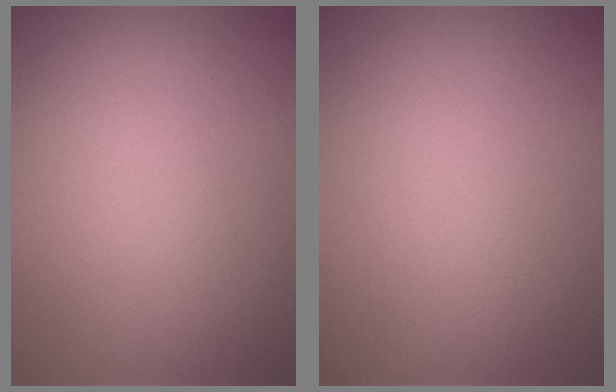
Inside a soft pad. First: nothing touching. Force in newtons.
{"total": 0.0}